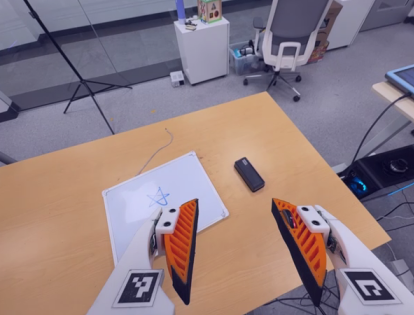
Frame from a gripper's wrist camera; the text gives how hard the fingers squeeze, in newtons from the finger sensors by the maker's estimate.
{"total": 0.0}